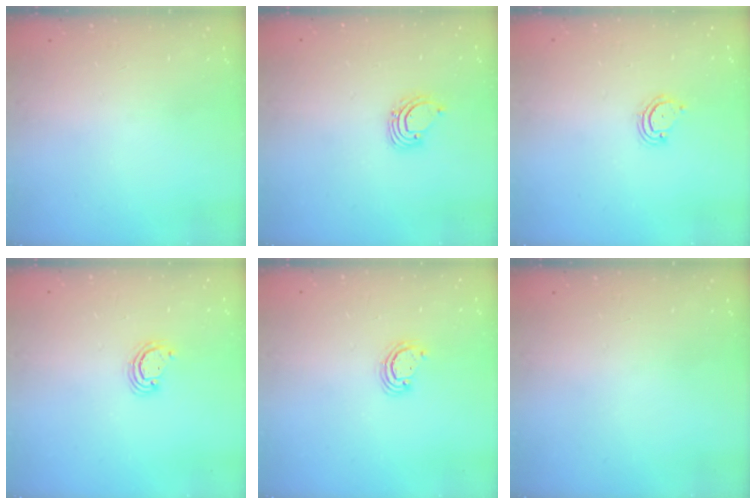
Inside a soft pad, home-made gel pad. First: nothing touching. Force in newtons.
{"total": 3.1, "press": 3.1, "slide": 0.2}
{"total": 3.8, "press": 3.8, "slide": 0.5}
{"total": 2.8, "press": 2.8, "slide": 0.3}
{"total": 2.8, "press": 2.8, "slide": 0.3}
{"total": 0.0}